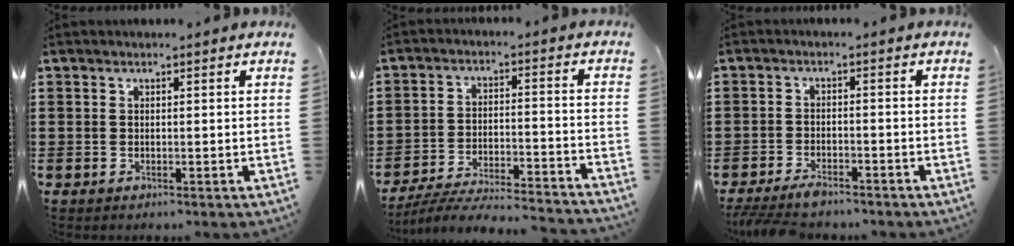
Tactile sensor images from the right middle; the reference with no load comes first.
{"total": 6.4, "force": [-6.2, 0.2, 1.8], "torque": [-0.036, -0.004, -0.122]}
{"total": 3.1, "force": [-2.8, 0.6, 1.0], "torque": [-0.027, 0.000, -0.059]}